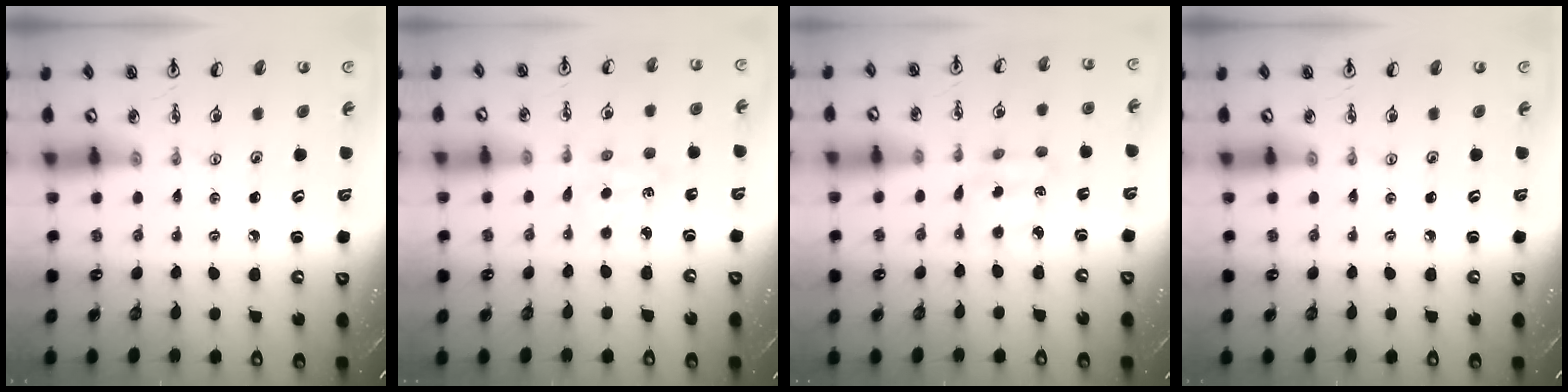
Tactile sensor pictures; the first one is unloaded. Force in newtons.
{"total": 3.3, "press": 3.3, "slide": 0.5}
{"total": 2.9, "press": 2.9, "slide": 0.6}
{"total": 0.0}